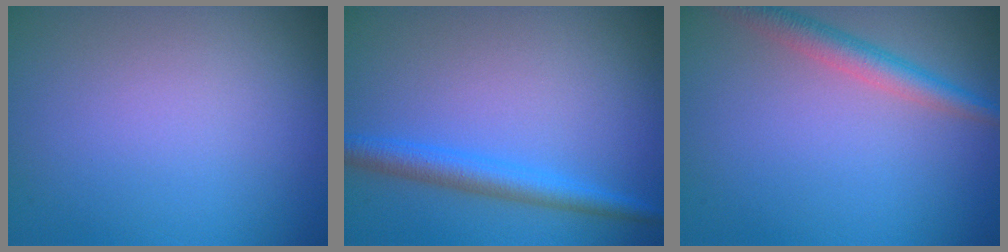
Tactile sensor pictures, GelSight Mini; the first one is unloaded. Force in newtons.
{"total": 2.9, "press": 2.9, "slide": 0.1}
{"total": 2.9, "press": 2.9, "slide": 0.2}